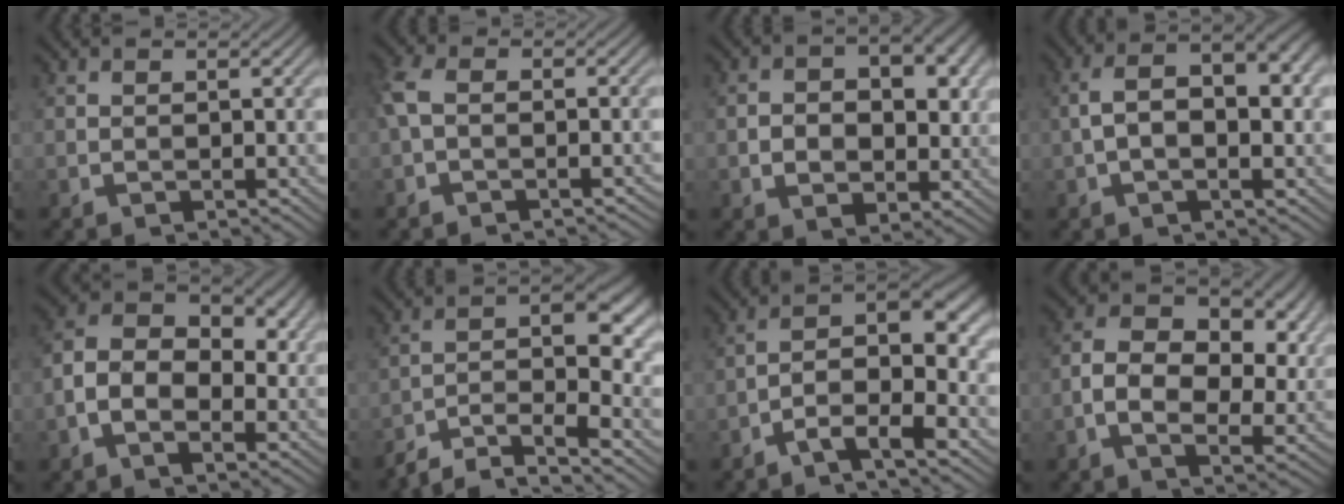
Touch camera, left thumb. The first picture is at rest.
{"total": 3.7, "force": [-0.8, 1.9, 3.0], "torque": [-0.078, 0.009, -0.025]}
{"total": 8.6, "force": [0.8, 5.6, 6.5], "torque": [-0.103, -0.011, 0.014]}
{"total": 8.7, "force": [0.9, 4.2, 7.5], "torque": [-0.140, 0.013, 0.008]}
{"total": 8.7, "force": [-0.7, 6.0, 6.2], "torque": [-0.121, 0.004, -0.025]}
{"total": 8.9, "force": [-5.4, 2.8, 6.5], "torque": [-0.096, -0.002, -0.105]}
{"total": 7.5, "force": [-3.8, 2.1, 6.1], "torque": [-0.096, 0.010, -0.077]}
{"total": 12.1, "force": [1.0, 8.3, 8.8], "torque": [-0.162, -0.009, 0.018]}